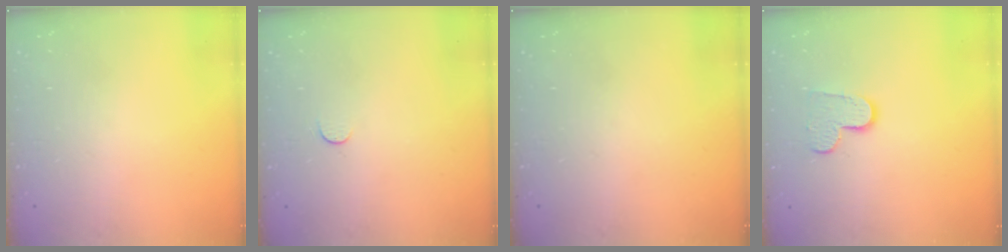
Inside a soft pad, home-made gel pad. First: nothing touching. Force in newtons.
{"total": 3.1, "press": 3.1, "slide": 0.4}
{"total": 0.0}
{"total": 8.3, "press": 8.2, "slide": 0.5}